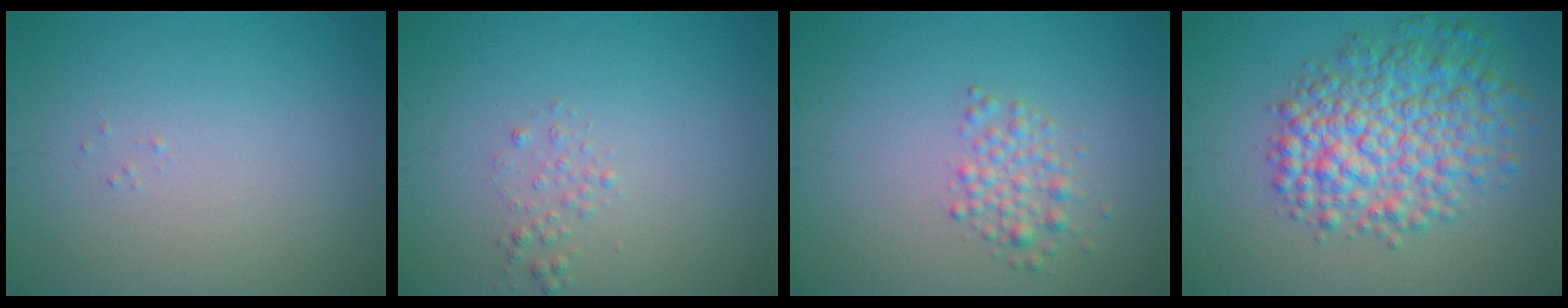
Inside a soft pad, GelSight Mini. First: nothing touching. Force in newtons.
{"total": 0.9, "press": 0.9, "slide": 0.1}
{"total": 2.1, "press": 2.1, "slide": 0.0}
{"total": 7.6, "press": 7.6, "slide": 0.2}